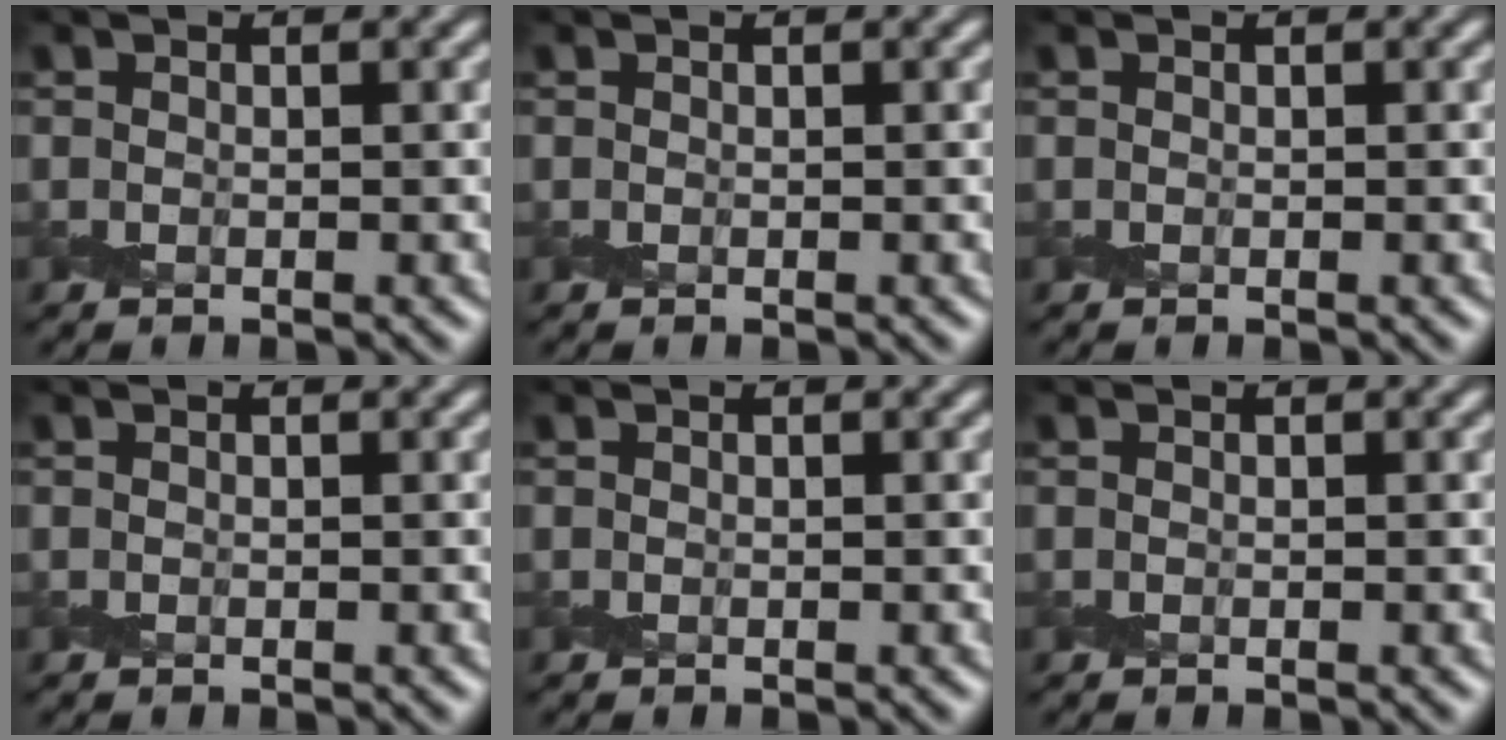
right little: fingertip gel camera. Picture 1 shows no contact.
{"total": 0.0}
{"total": 0.0}
{"total": 0.0}
{"total": 0.0}
{"total": 0.0}